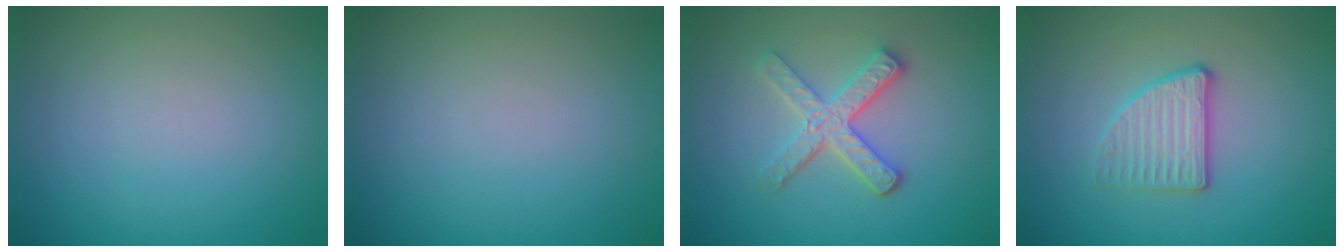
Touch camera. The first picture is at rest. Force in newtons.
{"total": 0.0}
{"total": 3.5, "press": 3.0, "slide": 1.8}
{"total": 2.8, "press": 2.5, "slide": 1.2}